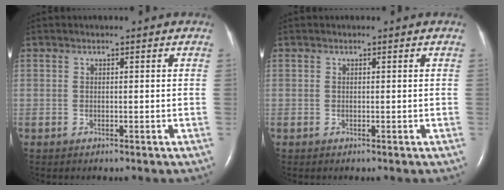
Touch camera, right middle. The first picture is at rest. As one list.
[{"total": 0.0}]